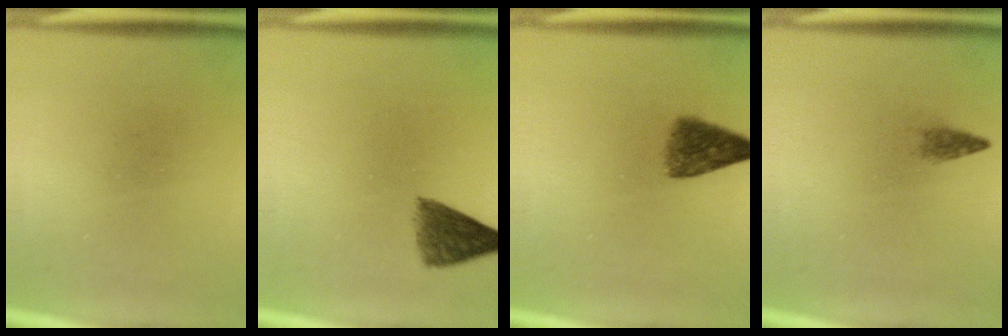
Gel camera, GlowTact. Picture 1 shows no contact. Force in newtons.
{"total": 5.1}
{"total": 5.5}
{"total": 1.3}